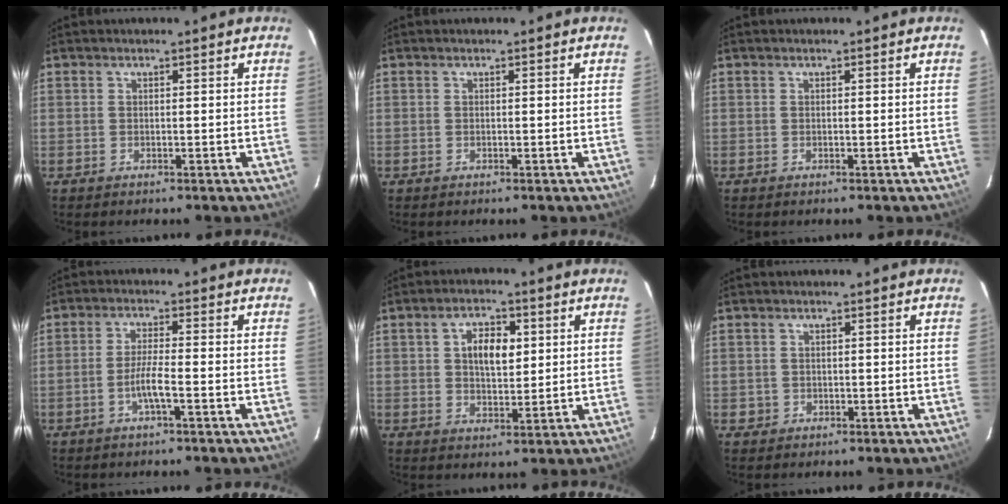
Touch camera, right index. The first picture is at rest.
{"total": 0.0}
{"total": 0.0}
{"total": 3.9, "force": [-1.9, -0.3, 3.3], "torque": [-0.069, -0.002, -0.037]}
{"total": 6.4, "force": [1.6, 3.6, 5.1], "torque": [-0.087, 0.013, 0.031]}
{"total": 1.6, "force": [-0.2, 1.5, 0.1], "torque": [0.002, 0.004, 0.000]}